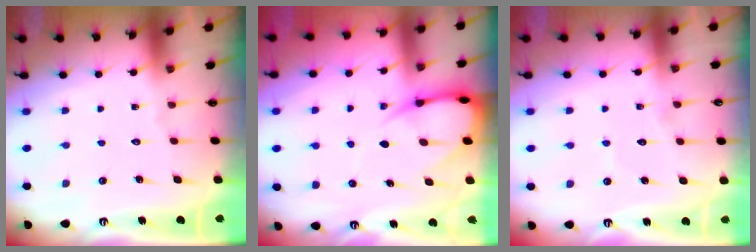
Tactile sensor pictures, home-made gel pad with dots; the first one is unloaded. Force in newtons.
{"total": 8.4, "press": 8.4, "slide": 0.8}
{"total": 4.7, "press": 4.7, "slide": 0.3}